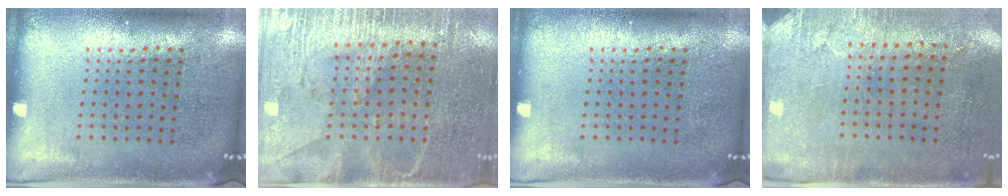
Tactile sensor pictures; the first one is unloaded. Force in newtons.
{"total": 3.4, "press": 2.9, "slide": 1.6}
{"total": 0.0}
{"total": 2.8, "press": 2.3, "slide": 1.7}